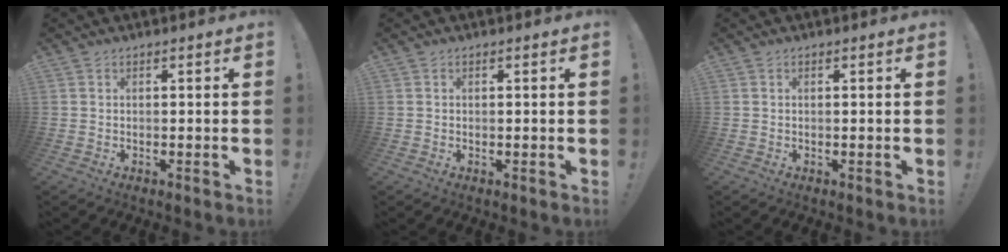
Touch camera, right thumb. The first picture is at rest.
{"total": 0.0}
{"total": 0.0}